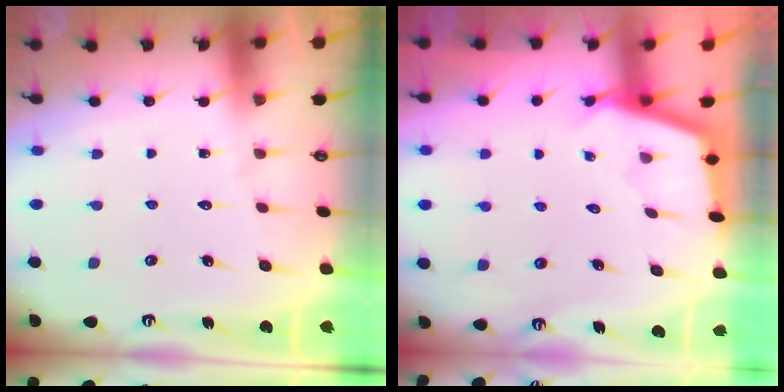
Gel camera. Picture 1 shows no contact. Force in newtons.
{"total": 2.3, "press": 2.3, "slide": 0.1}